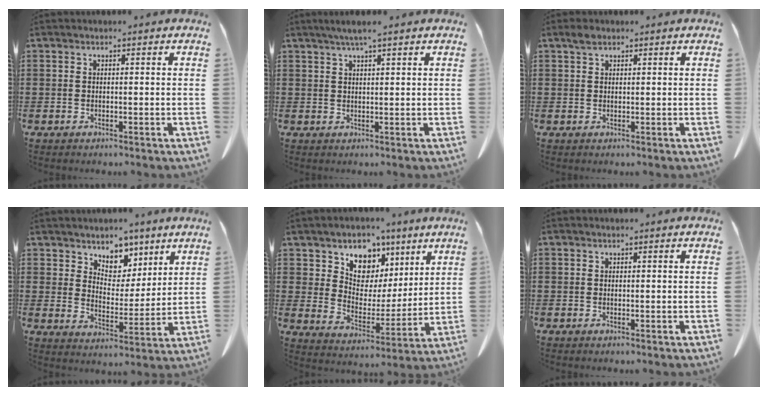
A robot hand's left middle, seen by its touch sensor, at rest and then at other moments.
{"total": 2.9, "force": [1.9, 0.0, 2.2], "torque": [-0.044, 0.001, 0.035]}
{"total": 1.5, "force": [1.0, 0.8, 0.8], "torque": [-0.020, 0.003, 0.019]}
{"total": 5.8, "force": [4.5, 3.6, 0.4], "torque": [-0.031, -0.024, 0.081]}
{"total": 8.3, "force": [5.4, 5.9, 2.2], "torque": [-0.073, -0.036, 0.098]}
{"total": 0.0}